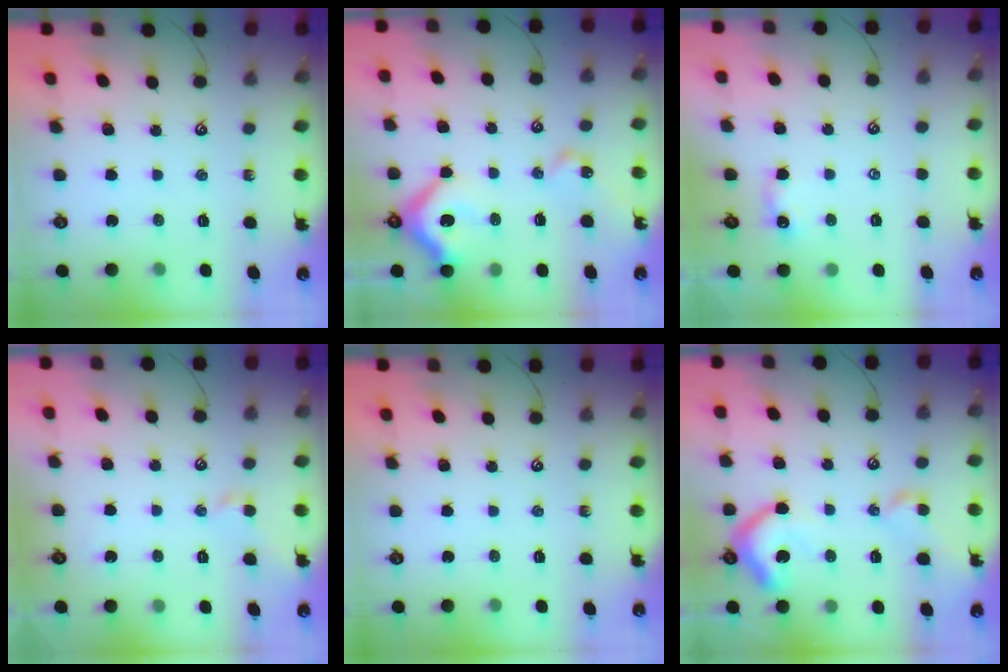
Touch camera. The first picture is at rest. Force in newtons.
{"total": 13.8, "press": 13.6, "slide": 1.8}
{"total": 2.3, "press": 2.2, "slide": 0.3}
{"total": 1.7, "press": 1.6, "slide": 0.3}
{"total": 0.0}
{"total": 10.1, "press": 10.0, "slide": 1.4}